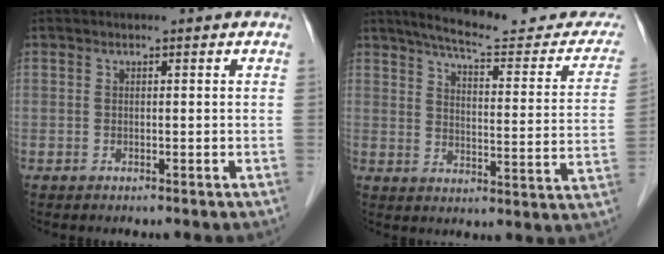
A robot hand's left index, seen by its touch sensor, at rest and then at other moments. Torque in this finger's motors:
{"motor_torque": [0.44, -0.85, 0.05, 0.00]}